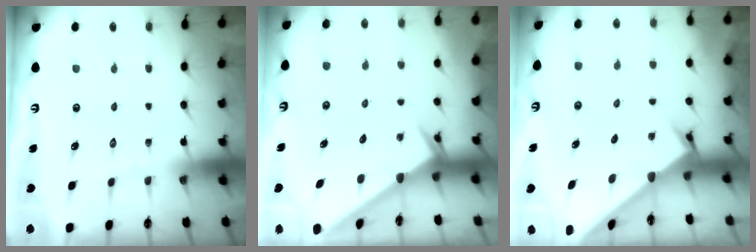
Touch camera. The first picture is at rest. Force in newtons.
{"total": 2.5, "press": 2.5, "slide": 0.2}
{"total": 1.9, "press": 1.9, "slide": 0.2}